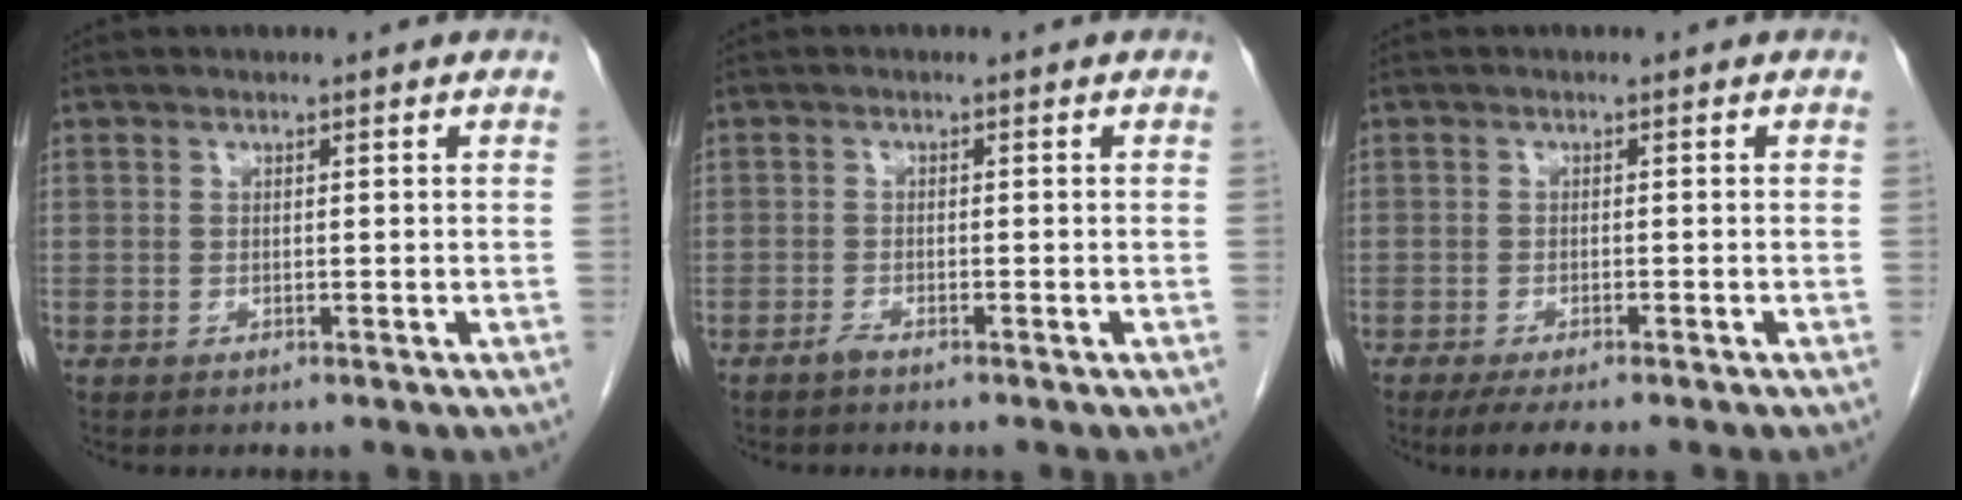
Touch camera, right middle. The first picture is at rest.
{"total": 1.1, "force": [-1.0, -0.1, 0.5], "torque": [-0.013, -0.001, -0.019]}
{"total": 4.1, "force": [-3.1, 0.0, 2.6], "torque": [-0.038, -0.008, -0.049]}